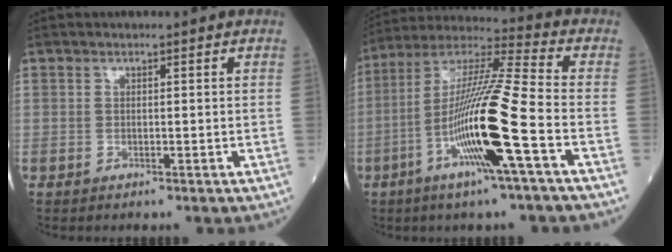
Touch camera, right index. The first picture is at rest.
{"total": 17.3, "force": [-5.5, -0.4, 16.4], "torque": [-0.322, -0.009, -0.110]}